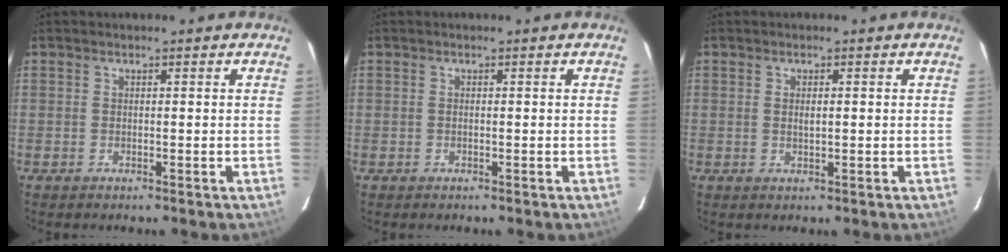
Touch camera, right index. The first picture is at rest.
{"total": 0.0}
{"total": 1.5, "force": [0.2, 0.5, 1.4], "torque": [-0.024, 0.001, 0.003]}